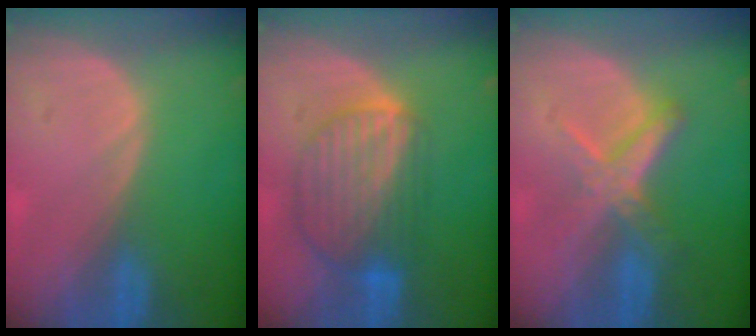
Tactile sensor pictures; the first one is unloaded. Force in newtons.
{"total": 8.7, "press": 7.7, "slide": 4.1}
{"total": 6.0, "press": 5.4, "slide": 2.5}